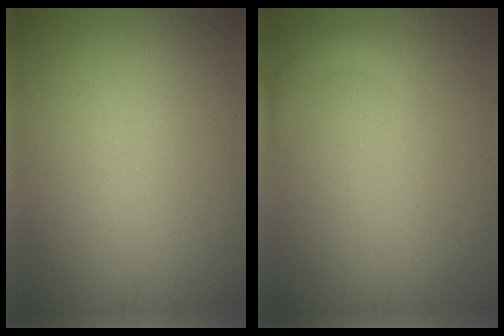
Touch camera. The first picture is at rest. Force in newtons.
{"total": 1.5, "press": 1.4, "slide": 0.2}